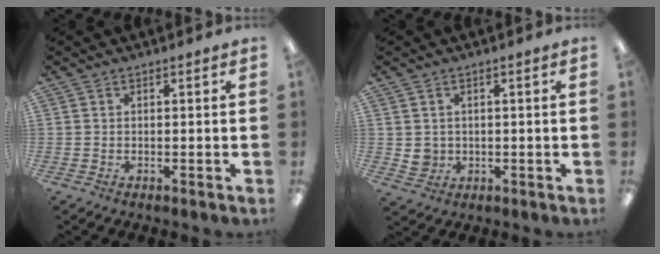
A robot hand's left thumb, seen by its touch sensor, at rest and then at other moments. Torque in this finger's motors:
{"motor_torque": [-0.04, 0.04, -0.01, -0.04, 0.00]}